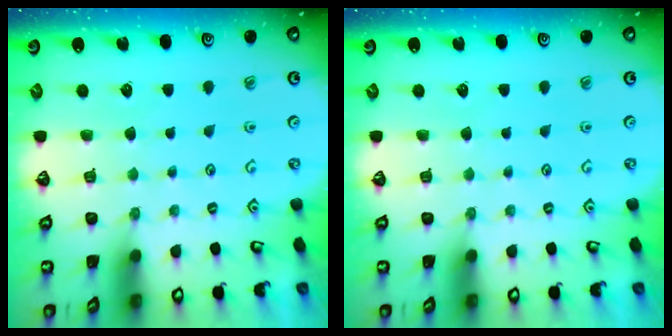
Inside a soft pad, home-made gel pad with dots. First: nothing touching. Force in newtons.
{"total": 0.0}